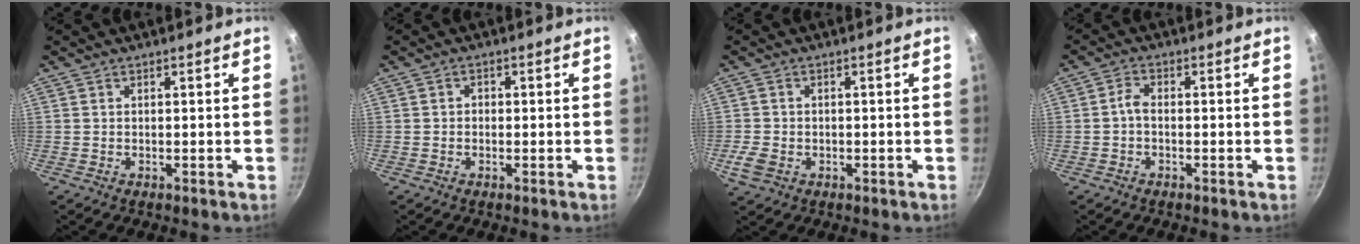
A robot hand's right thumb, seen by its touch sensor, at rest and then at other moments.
{"total": 1.1, "force": [-0.2, 1.0, 0.5], "torque": [-0.007, 0.005, -0.006]}
{"total": 4.1, "force": [-1.3, 3.1, 2.3], "torque": [-0.049, 0.003, -0.021]}
{"total": 2.4, "force": [-0.7, 1.4, 1.8], "torque": [-0.034, 0.015, -0.020]}